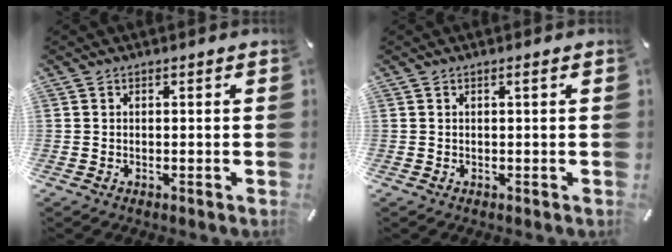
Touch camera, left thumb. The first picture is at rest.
{"total": 0.7, "force": [0.2, 0.0, 0.7], "torque": [-0.012, 0.001, 0.002]}